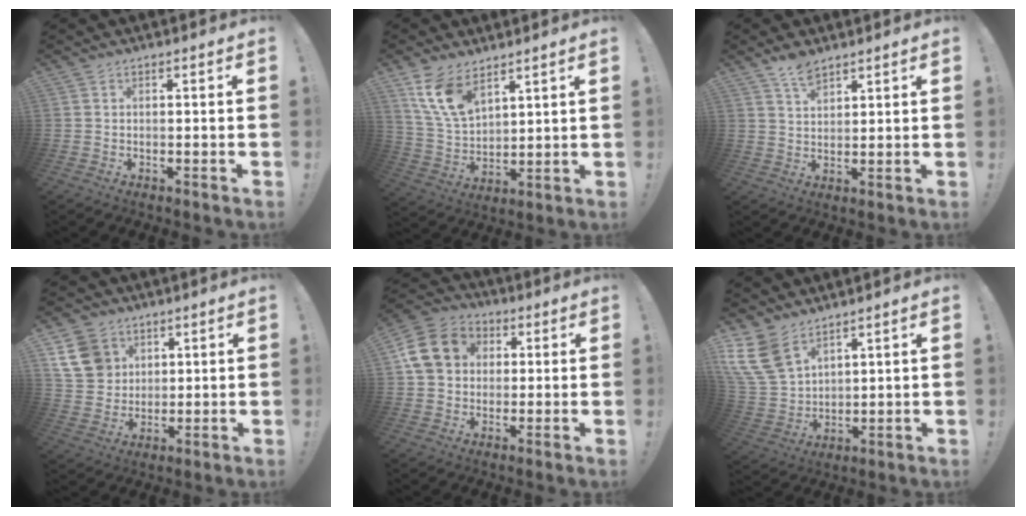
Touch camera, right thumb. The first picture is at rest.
{"total": 12.8, "force": [8.1, 6.9, 7.1], "torque": [-0.143, -0.037, 0.158]}
{"total": 5.6, "force": [4.6, 2.1, 2.5], "torque": [-0.039, -0.025, 0.083]}
{"total": 12.1, "force": [5.5, 9.9, 4.3], "torque": [-0.062, -0.019, 0.115]}
{"total": 14.3, "force": [3.6, 12.0, 6.9], "torque": [-0.106, 0.012, 0.078]}
{"total": 13.7, "force": [8.9, 7.8, 6.7], "torque": [-0.153, -0.049, 0.176]}